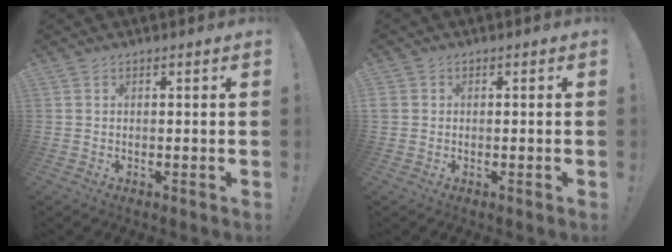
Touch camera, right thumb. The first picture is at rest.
{"total": 1.2, "force": [0.0, 1.0, 0.5], "torque": [-0.011, 0.004, 0.000]}